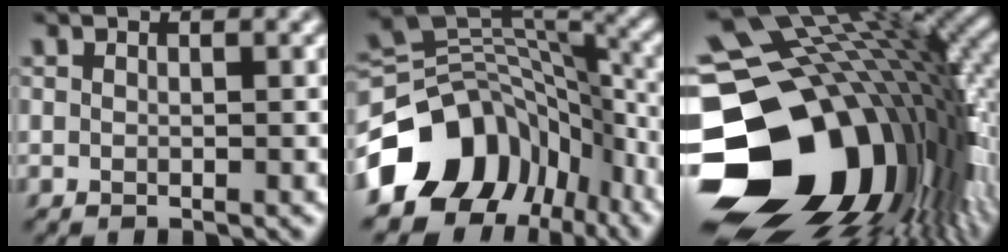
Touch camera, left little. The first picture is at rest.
{"total": 11.4, "force": [-6.0, 8.4, 5.0], "torque": [-0.084, 0.017, -0.115]}
{"total": 20.7, "force": [-5.8, 14.3, 13.8], "torque": [-0.290, -0.034, -0.075]}